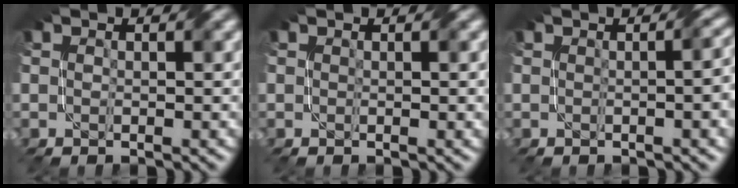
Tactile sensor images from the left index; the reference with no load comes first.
{"total": 0.9, "force": [0.3, 0.2, 0.8], "torque": [-0.011, -0.001, 0.006]}
{"total": 4.3, "force": [0.2, 1.7, 3.9], "torque": [-0.021, 0.014, 0.004]}